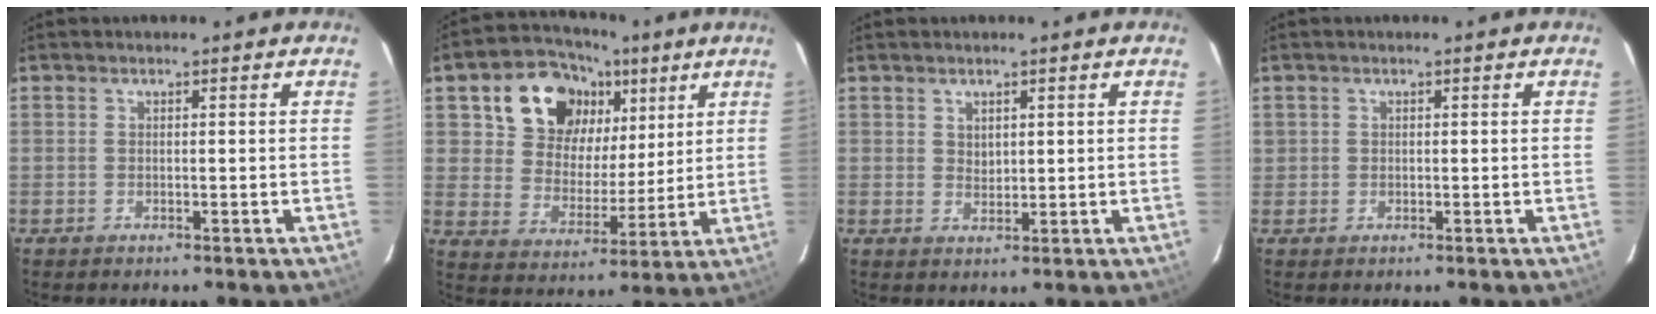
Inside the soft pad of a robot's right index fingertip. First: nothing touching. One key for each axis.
{"total": 15.9, "fx": 7.8, "fy": 12.1, "fz": 6.8, "tx": -0.153, "ty": 0.040, "tz": 0.142}
{"total": 1.9, "fx": 1.1, "fy": 1.4, "fz": 0.6, "tx": -0.007, "ty": 0.002, "tz": 0.022}
{"total": 0.9, "fx": 0.0, "fy": 0.9, "fz": 0.0, "tx": 0.003, "ty": 0.002, "tz": 0.000}